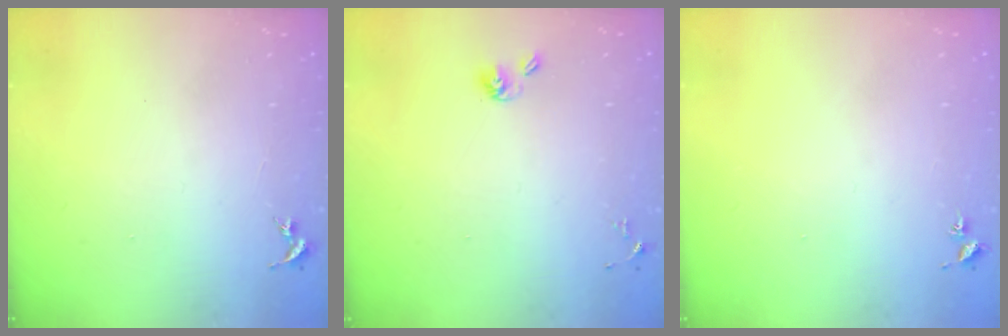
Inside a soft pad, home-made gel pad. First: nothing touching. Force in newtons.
{"total": 5.5, "press": 5.0, "slide": 2.2}
{"total": 2.1, "press": 2.1, "slide": 0.2}